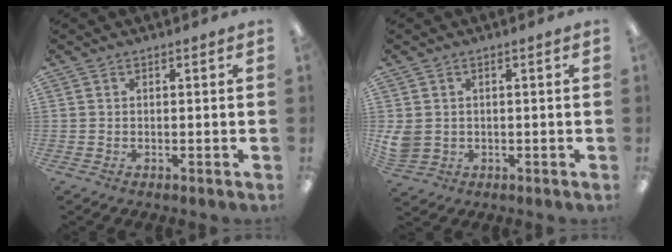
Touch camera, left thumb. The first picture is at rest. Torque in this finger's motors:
{"motor_torque": [-0.09, 0.23, 0.22, -0.11, 0.02]}